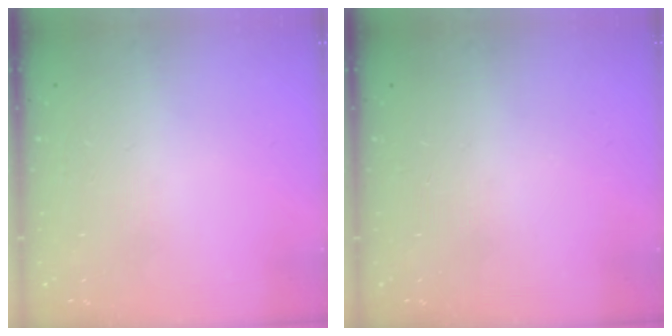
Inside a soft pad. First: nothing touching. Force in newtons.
{"total": 0.0}